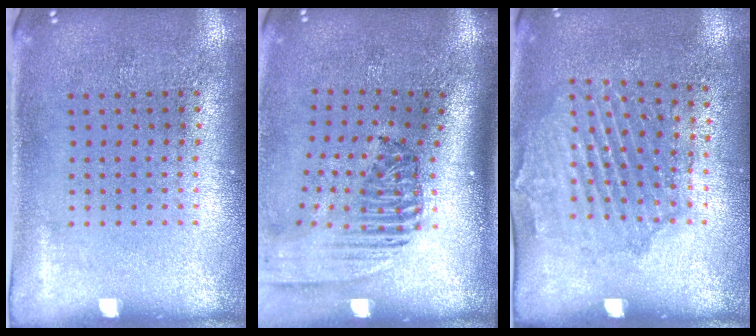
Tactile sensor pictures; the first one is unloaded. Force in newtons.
{"total": 2.3, "press": 1.6, "slide": 1.7}
{"total": 1.6, "press": 1.5, "slide": 0.5}